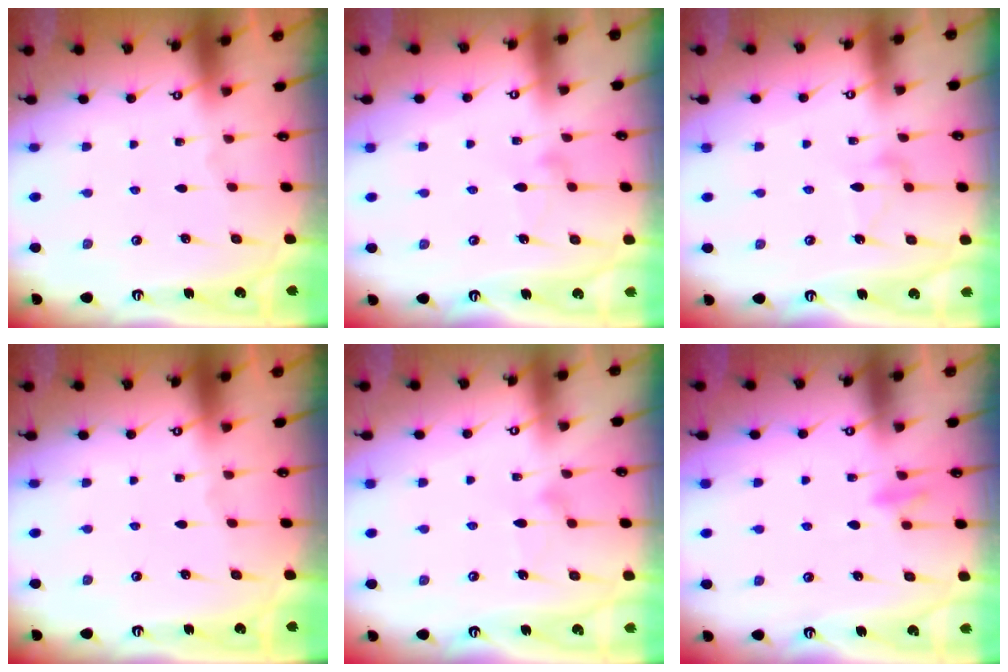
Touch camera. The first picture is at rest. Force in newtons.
{"total": 6.8, "press": 6.8, "slide": 0.3}
{"total": 7.9, "press": 7.9, "slide": 0.4}
{"total": 0.0}
{"total": 9.4, "press": 9.4, "slide": 0.3}
{"total": 7.2, "press": 7.2, "slide": 1.0}